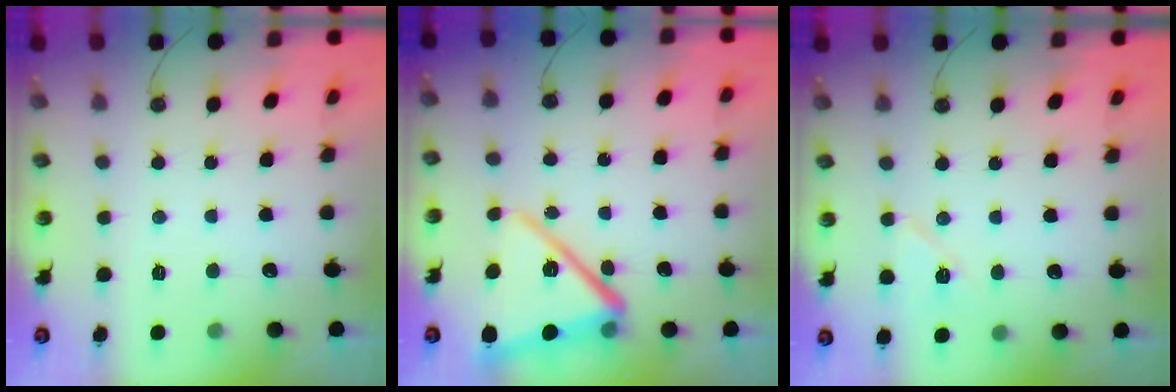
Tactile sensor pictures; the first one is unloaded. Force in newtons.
{"total": 16.7, "press": 16.5, "slide": 2.4}
{"total": 7.0, "press": 7.0, "slide": 1.1}